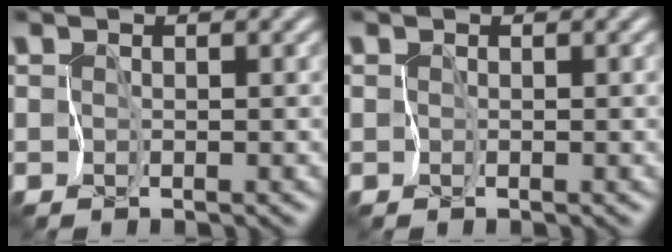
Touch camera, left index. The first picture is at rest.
{"total": 0.0}